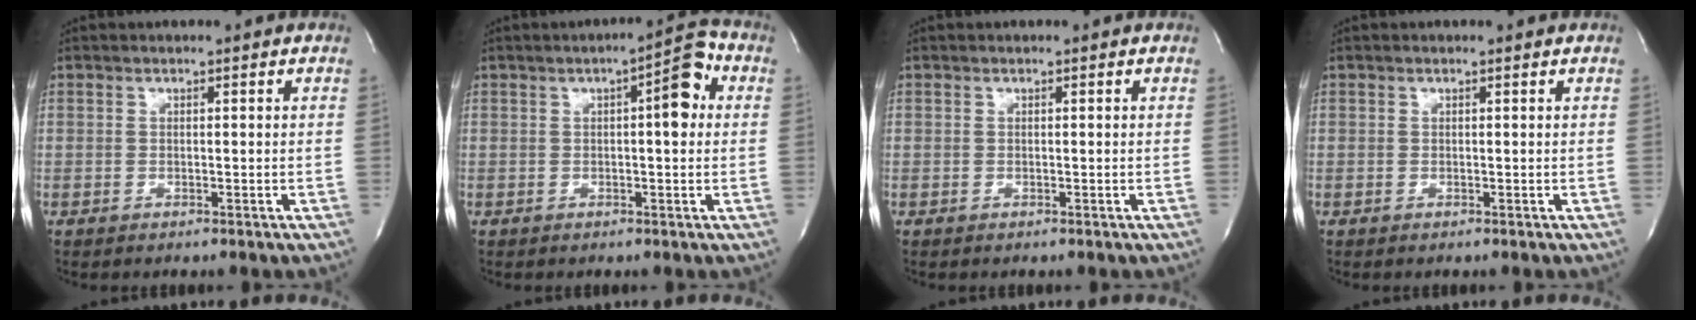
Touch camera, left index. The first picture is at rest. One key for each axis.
{"total": 5.9, "fx": 0.9, "fy": 1.3, "fz": 5.7, "tx": -0.077, "ty": 0.017, "tz": 0.005}
{"total": 0.0}
{"total": 0.0}